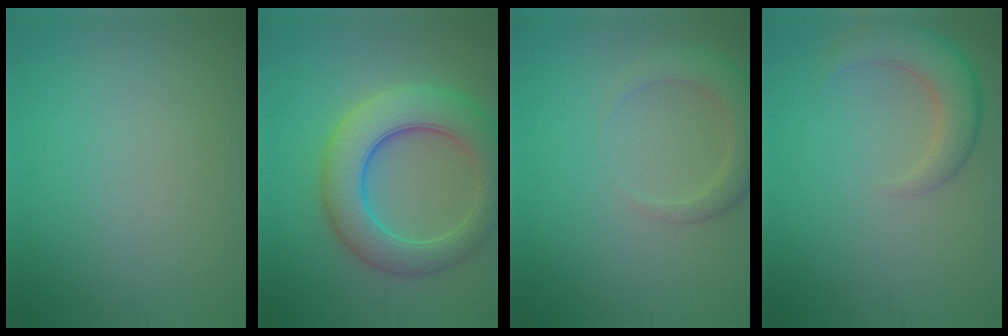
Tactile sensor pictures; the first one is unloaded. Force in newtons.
{"total": 8.2, "press": 8.2, "slide": 0.2}
{"total": 3.4, "press": 3.4, "slide": 0.3}
{"total": 4.6, "press": 4.5, "slide": 0.5}